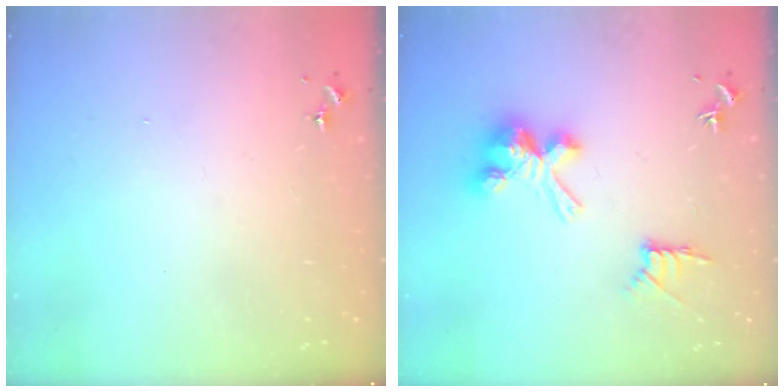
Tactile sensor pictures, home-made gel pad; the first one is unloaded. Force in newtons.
{"total": 12.1, "press": 12.1, "slide": 0.1}